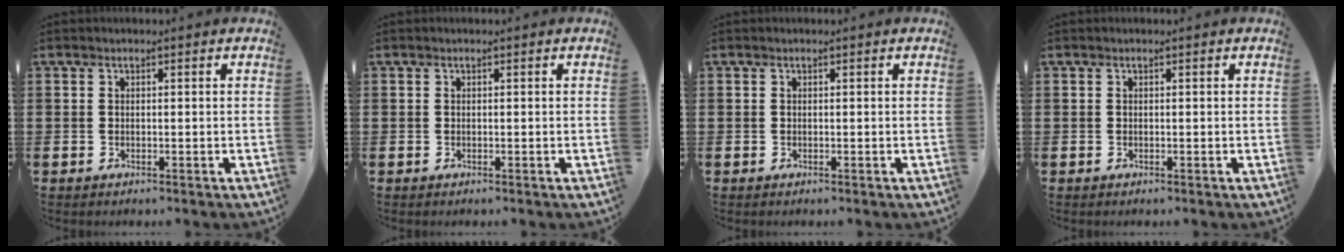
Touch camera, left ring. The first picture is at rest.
{"total": 0.0}
{"total": 0.0}
{"total": 0.0}